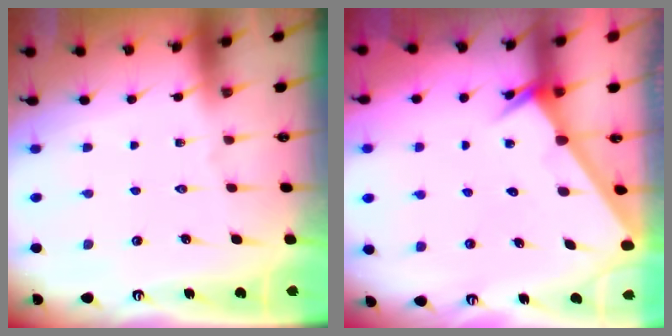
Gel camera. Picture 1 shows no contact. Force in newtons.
{"total": 2.6, "press": 2.6, "slide": 0.0}